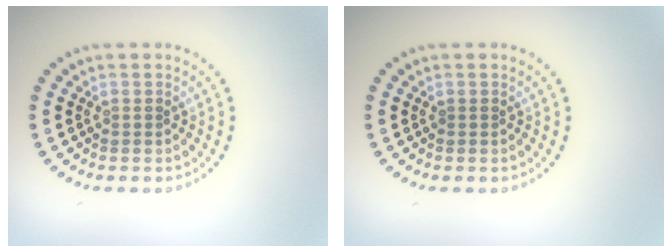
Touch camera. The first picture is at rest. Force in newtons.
{"total": 0.0}